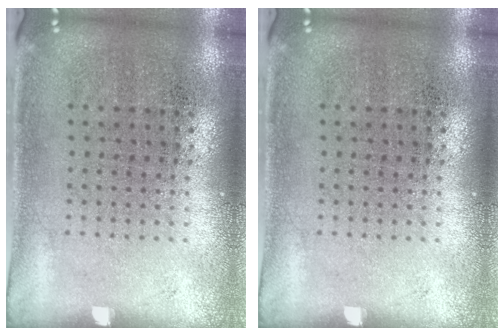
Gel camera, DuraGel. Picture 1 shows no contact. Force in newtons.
{"total": 0.0}